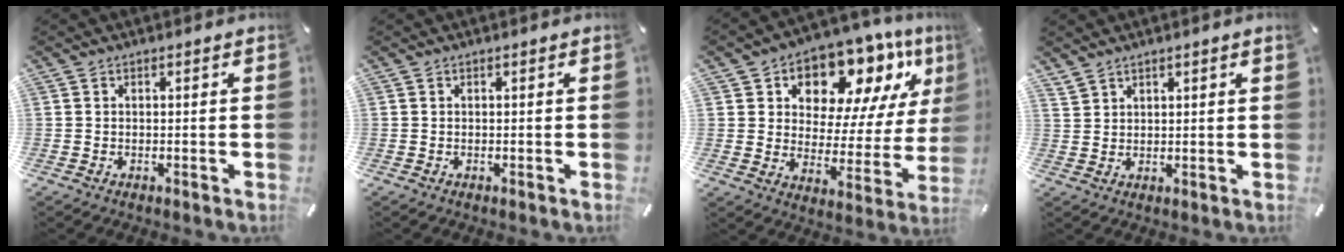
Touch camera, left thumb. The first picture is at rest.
{"total": 0.0}
{"total": 13.0, "force": [9.5, 7.3, 5.0], "torque": [-0.081, -0.085, 0.164]}
{"total": 2.1, "force": [2.0, 0.6, 0.3], "torque": [-0.008, -0.005, 0.040]}